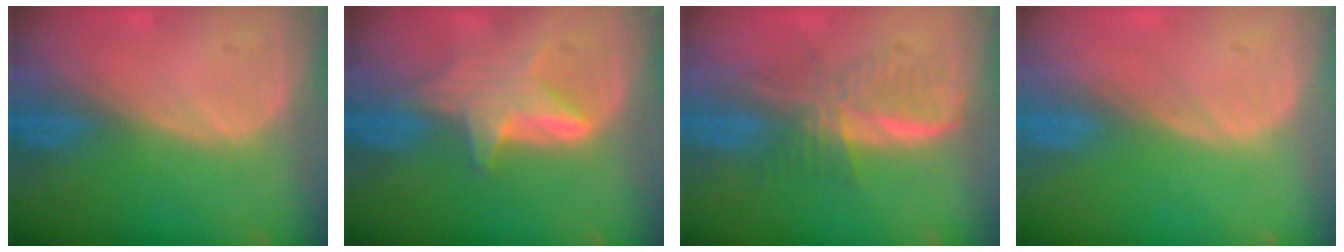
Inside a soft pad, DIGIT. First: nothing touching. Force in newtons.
{"total": 6.1, "press": 6.0, "slide": 0.5}
{"total": 6.1, "press": 6.1, "slide": 0.1}
{"total": 0.0}